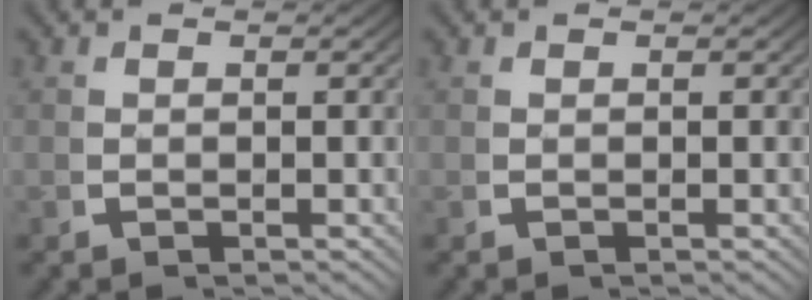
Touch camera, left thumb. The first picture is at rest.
{"total": 0.6, "force": [0.5, -0.3, -0.1], "torque": [0.003, 0.006, 0.007]}